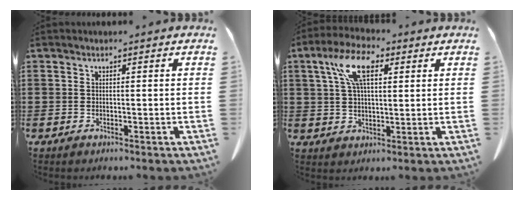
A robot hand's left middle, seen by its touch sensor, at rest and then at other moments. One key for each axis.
{"total": 9.0, "fx": 3.6, "fy": 4.0, "fz": 7.1, "tx": -0.157, "ty": 0.012, "tz": 0.063}